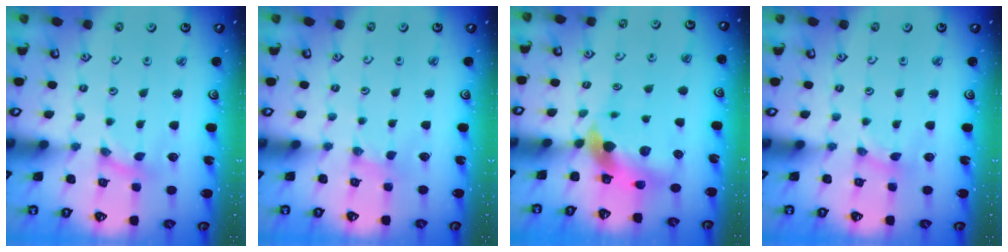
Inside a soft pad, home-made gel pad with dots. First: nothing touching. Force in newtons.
{"total": 0.7, "press": 0.7, "slide": 0.1}
{"total": 9.0, "press": 8.9, "slide": 1.3}
{"total": 1.1, "press": 1.1, "slide": 0.1}